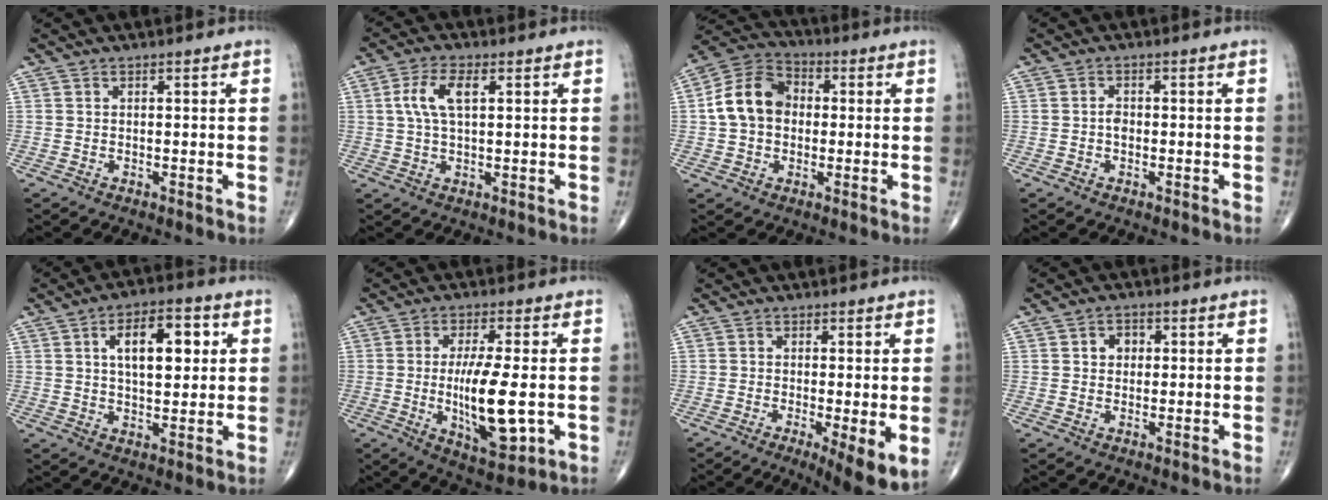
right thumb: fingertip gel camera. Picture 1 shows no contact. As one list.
[{"total": 6.5, "force": [1.6, 2.9, 5.6], "torque": [-0.125, 0.009, 0.032]}, {"total": 11.4, "force": [0.4, 8.7, 7.3], "torque": [-0.121, 0.030, -0.004]}, {"total": 1.6, "force": [-0.3, 1.1, 1.1], "torque": [-0.011, 0.004, -0.008]}, {"total": 11.4, "force": [3.2, 5.5, 9.5], "torque": [-0.119, 0.002, 0.047]}, {"total": 13.8, "force": [-1.4, 4.2, 13.0], "torque": [-0.227, -0.014, -0.013]}, {"total": 7.8, "force": [-2.0, 1.7, 7.3], "torque": [-0.113, -0.024, -0.032]}, {"total": 3.2, "force": [0.7, 2.6, 1.7], "torque": [-0.008, 0.003, 0.007]}]